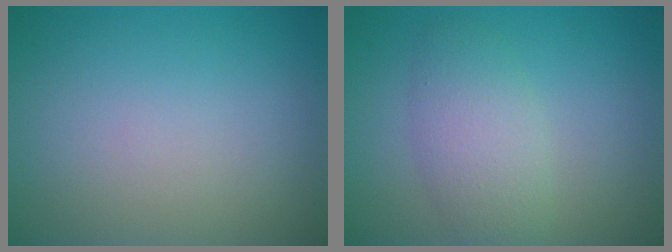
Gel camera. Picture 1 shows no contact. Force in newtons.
{"total": 3.7, "press": 3.7, "slide": 0.2}